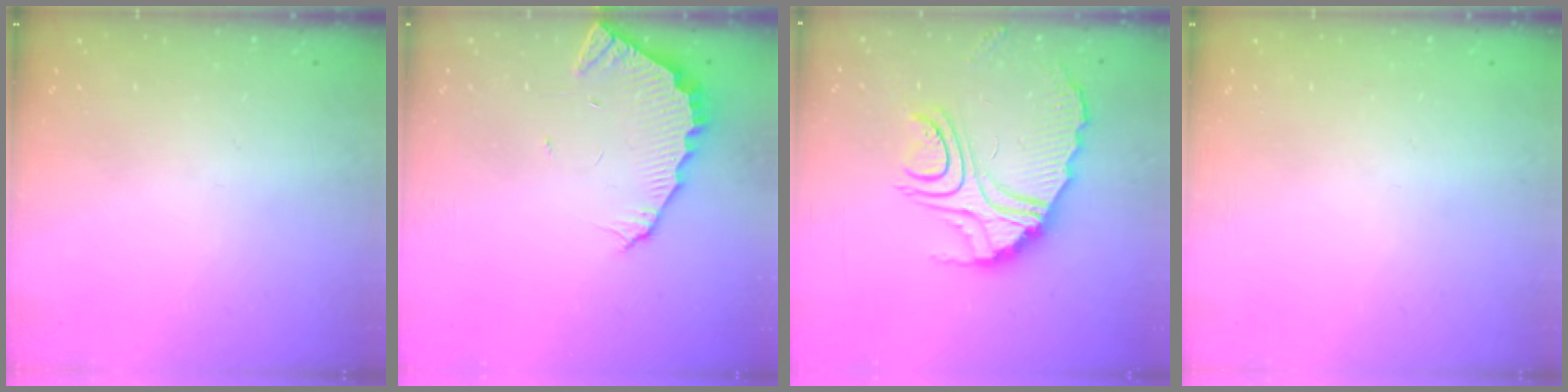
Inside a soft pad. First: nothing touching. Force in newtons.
{"total": 3.3, "press": 3.3, "slide": 0.3}
{"total": 12.7, "press": 12.6, "slide": 1.3}
{"total": 0.0}